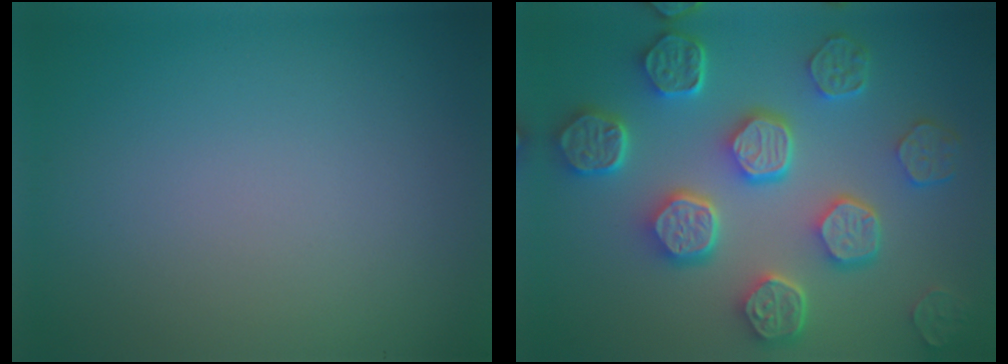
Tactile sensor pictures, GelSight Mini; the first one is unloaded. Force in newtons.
{"total": 8.2, "press": 6.4, "slide": 5.1}